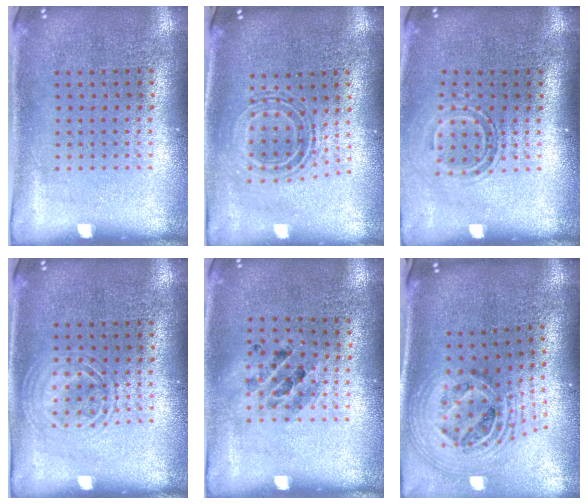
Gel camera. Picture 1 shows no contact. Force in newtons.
{"total": 0.8, "press": 0.8, "slide": 0.4}
{"total": 1.6, "press": 1.0, "slide": 1.2}
{"total": 2.1, "press": 2.1, "slide": 0.3}
{"total": 0.9, "press": 0.9, "slide": 0.3}
{"total": 2.7, "press": 1.9, "slide": 1.9}